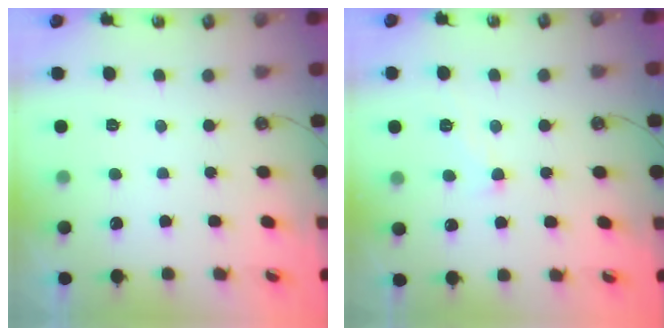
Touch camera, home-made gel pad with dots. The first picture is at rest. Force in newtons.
{"total": 1.1, "press": 1.1, "slide": 0.3}